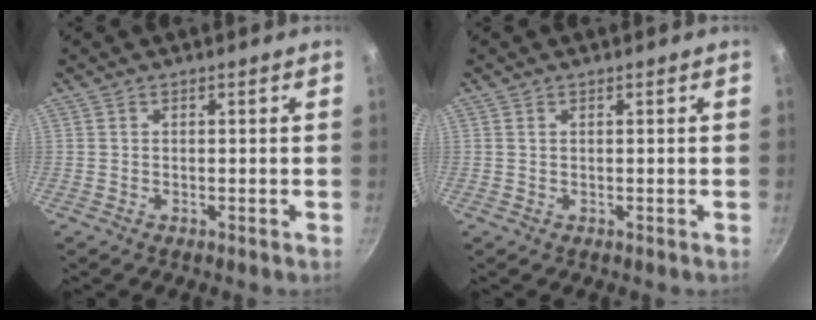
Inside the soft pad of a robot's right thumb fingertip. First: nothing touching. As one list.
[{"total": 0.0}]